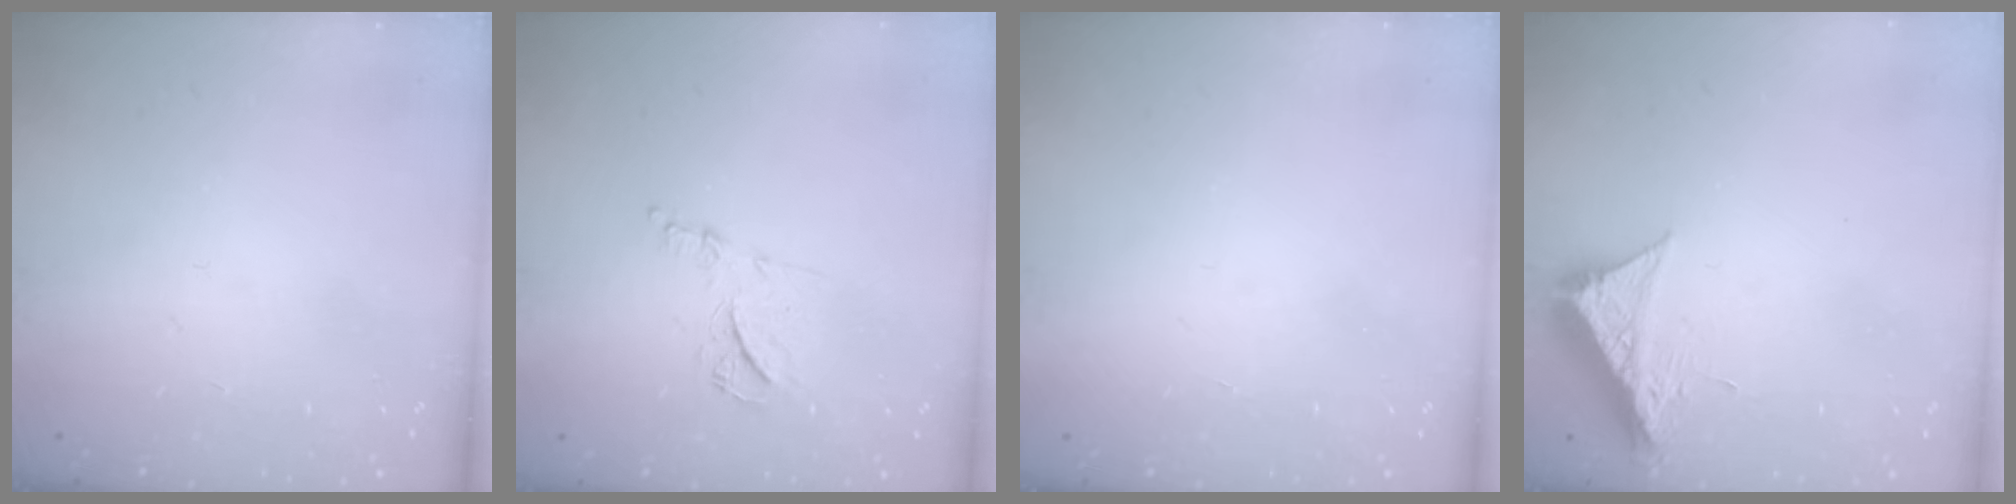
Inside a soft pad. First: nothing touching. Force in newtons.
{"total": 9.1, "press": 9.1, "slide": 0.5}
{"total": 1.6, "press": 1.5, "slide": 0.1}
{"total": 8.9, "press": 8.9, "slide": 0.4}